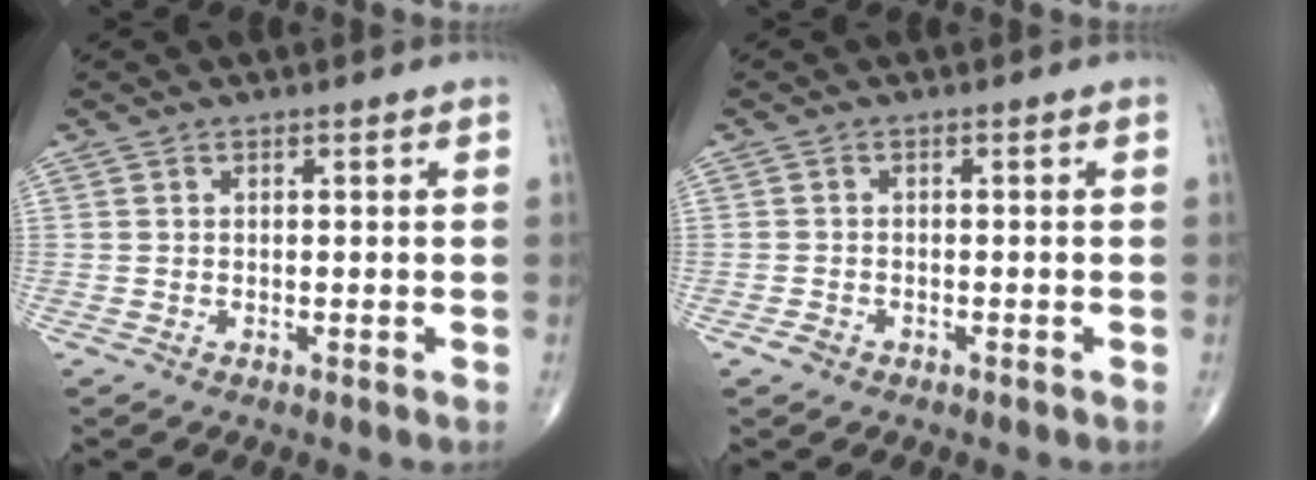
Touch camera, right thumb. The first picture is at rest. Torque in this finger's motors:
{"motor_torque": [0.39, 0.18, -0.13, -0.36, -0.03]}